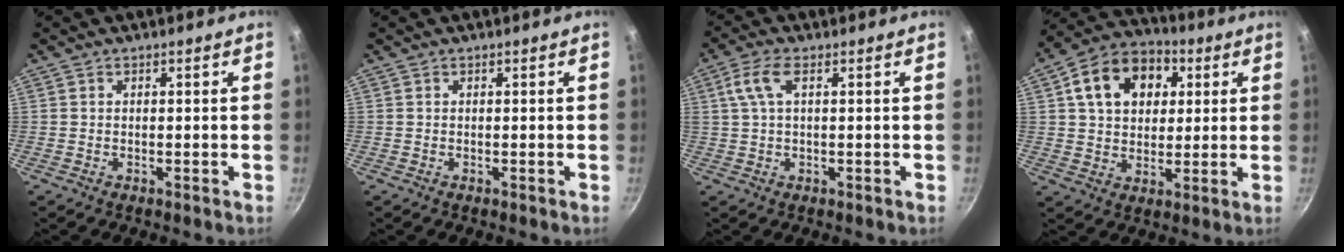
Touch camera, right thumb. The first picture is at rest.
{"total": 0.0}
{"total": 5.0, "force": [1.4, 1.9, 4.4], "torque": [-0.100, 0.013, 0.028]}
{"total": 14.9, "force": [4.6, 11.0, 9.1], "torque": [-0.126, 0.016, 0.065]}